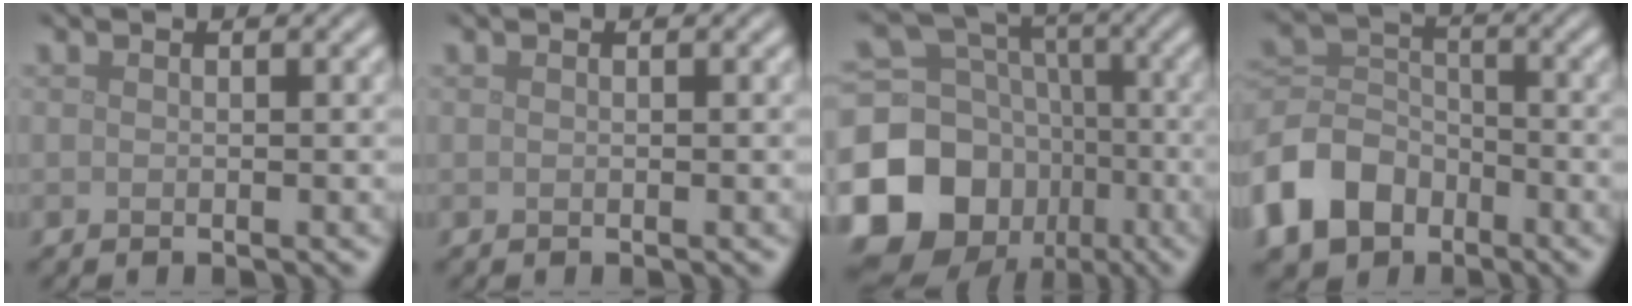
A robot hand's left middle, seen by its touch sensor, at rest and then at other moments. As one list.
[{"total": 0.0}, {"total": 16.2, "force": [-5.8, 13.6, 6.6], "torque": [-0.167, -0.016, -0.121]}, {"total": 7.5, "force": [-4.1, 5.4, 3.3], "torque": [-0.070, 0.003, -0.098]}]